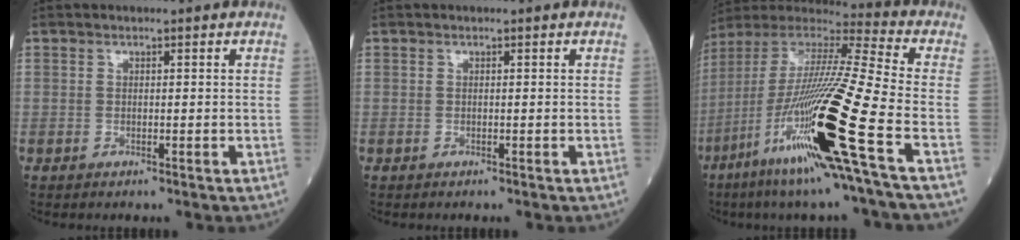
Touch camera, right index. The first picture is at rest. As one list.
[{"total": 0.0}, {"total": 24.9, "force": [-9.4, -0.2, 23.0], "torque": [-0.462, -0.053, -0.184]}]